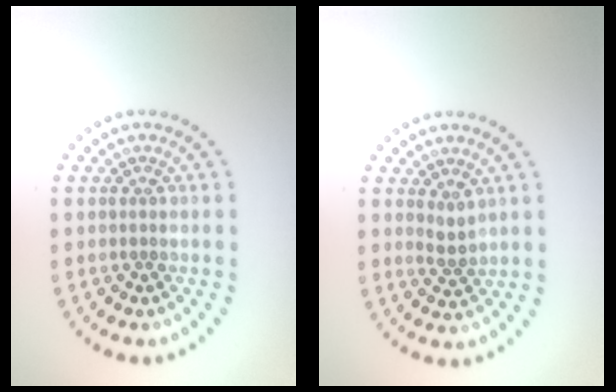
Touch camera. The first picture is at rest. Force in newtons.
{"total": 1.2, "press": 1.0, "slide": 0.7}